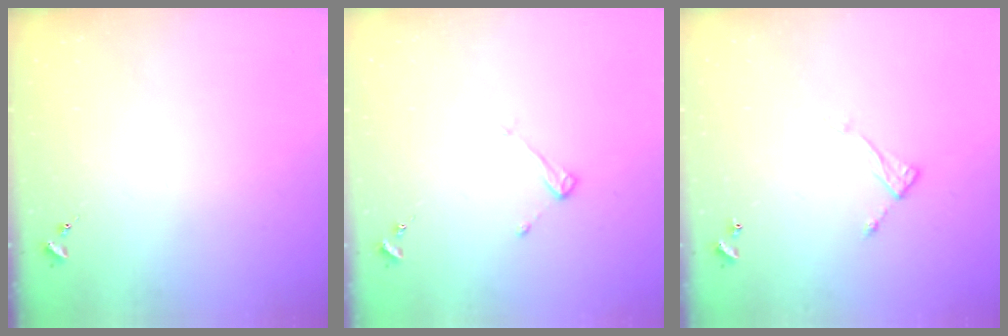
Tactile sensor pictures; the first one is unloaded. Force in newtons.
{"total": 3.8, "press": 3.8, "slide": 0.4}
{"total": 6.5, "press": 6.5, "slide": 0.3}